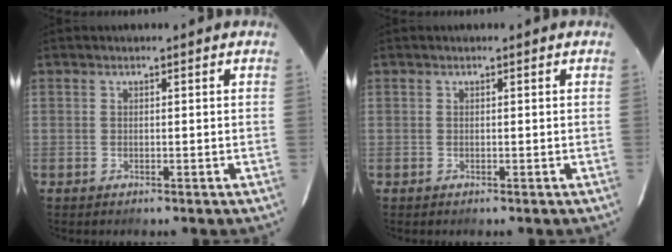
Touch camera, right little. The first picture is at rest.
{"total": 0.0}